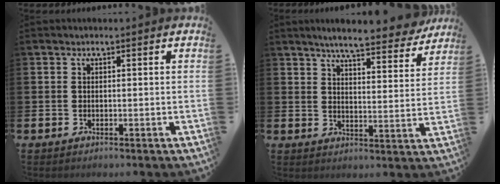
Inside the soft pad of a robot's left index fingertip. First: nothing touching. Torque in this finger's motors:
{"motor_torque": [0.19, -0.49, 0.83, 0.21]}